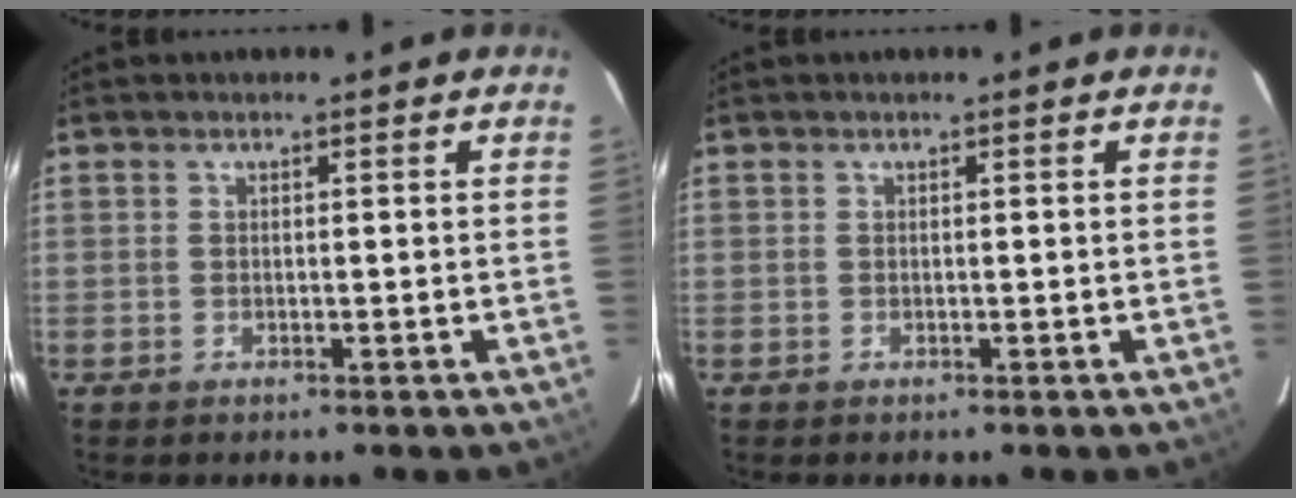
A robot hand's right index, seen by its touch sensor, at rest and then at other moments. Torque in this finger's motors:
{"motor_torque": [-0.01, 0.00, 0.02, 0.00]}